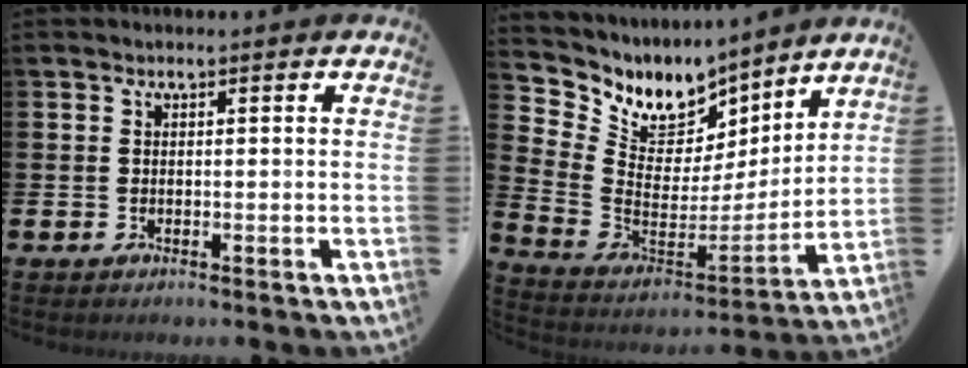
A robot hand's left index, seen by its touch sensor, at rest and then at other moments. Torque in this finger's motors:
{"motor_torque": [0.75, -0.86, 0.02, 0.01]}